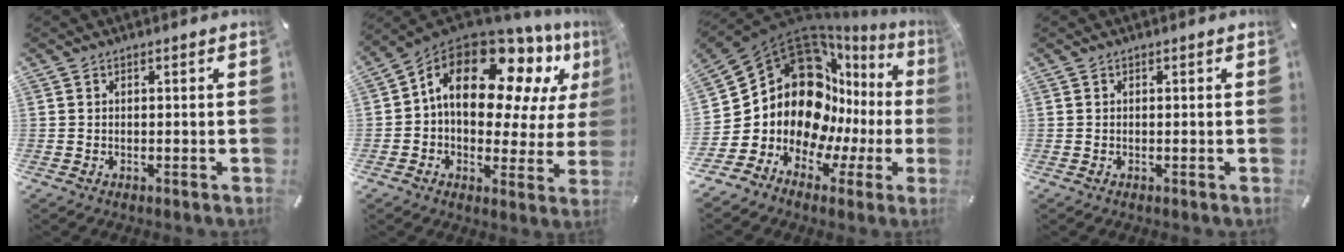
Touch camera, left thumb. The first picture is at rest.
{"total": 19.0, "force": [9.2, 10.9, 12.5], "torque": [-0.207, -0.056, 0.155]}
{"total": 18.2, "force": [5.0, 14.2, 10.1], "torque": [-0.190, -0.088, 0.109]}
{"total": 0.0}